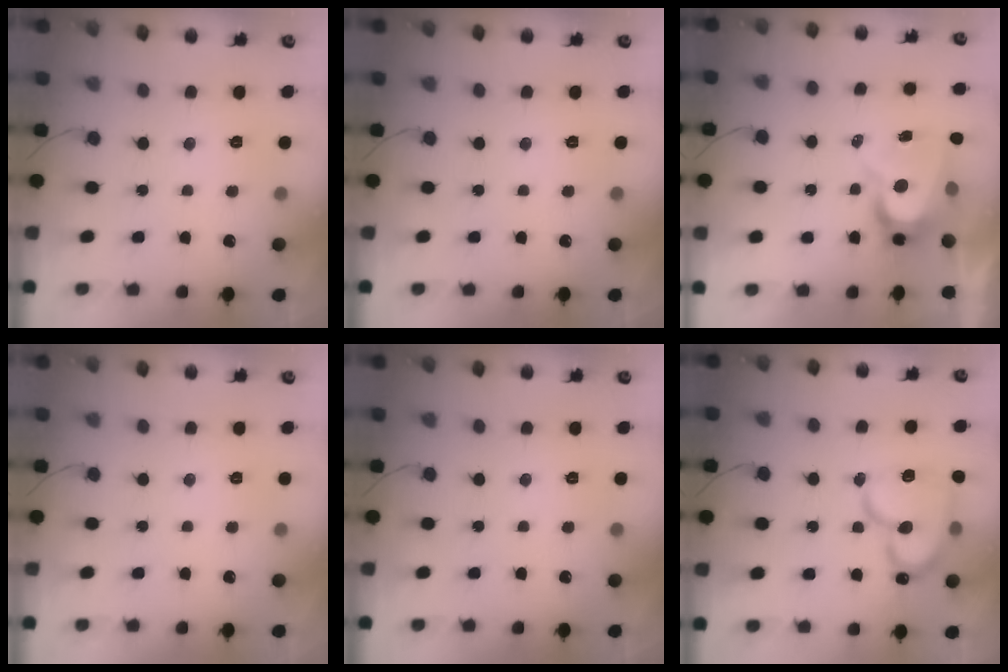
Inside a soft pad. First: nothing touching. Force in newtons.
{"total": 0.0}
{"total": 8.6, "press": 8.6, "slide": 0.6}
{"total": 0.0}
{"total": 0.0}
{"total": 17.9, "press": 17.8, "slide": 1.4}